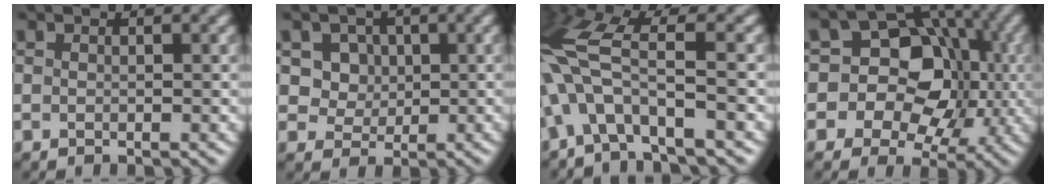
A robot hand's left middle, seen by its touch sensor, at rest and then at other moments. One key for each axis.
{"total": 5.1, "fx": 1.8, "fy": 4.4, "fz": 2.0, "tx": -0.033, "ty": 0.001, "tz": 0.030}
{"total": 9.5, "fx": -2.0, "fy": 4.2, "fz": 8.3, "tx": -0.178, "ty": 0.020, "tz": -0.052}
{"total": 14.0, "fx": 0.0, "fy": 12.3, "fz": 6.7, "tx": -0.112, "ty": 0.050, "tz": -0.038}